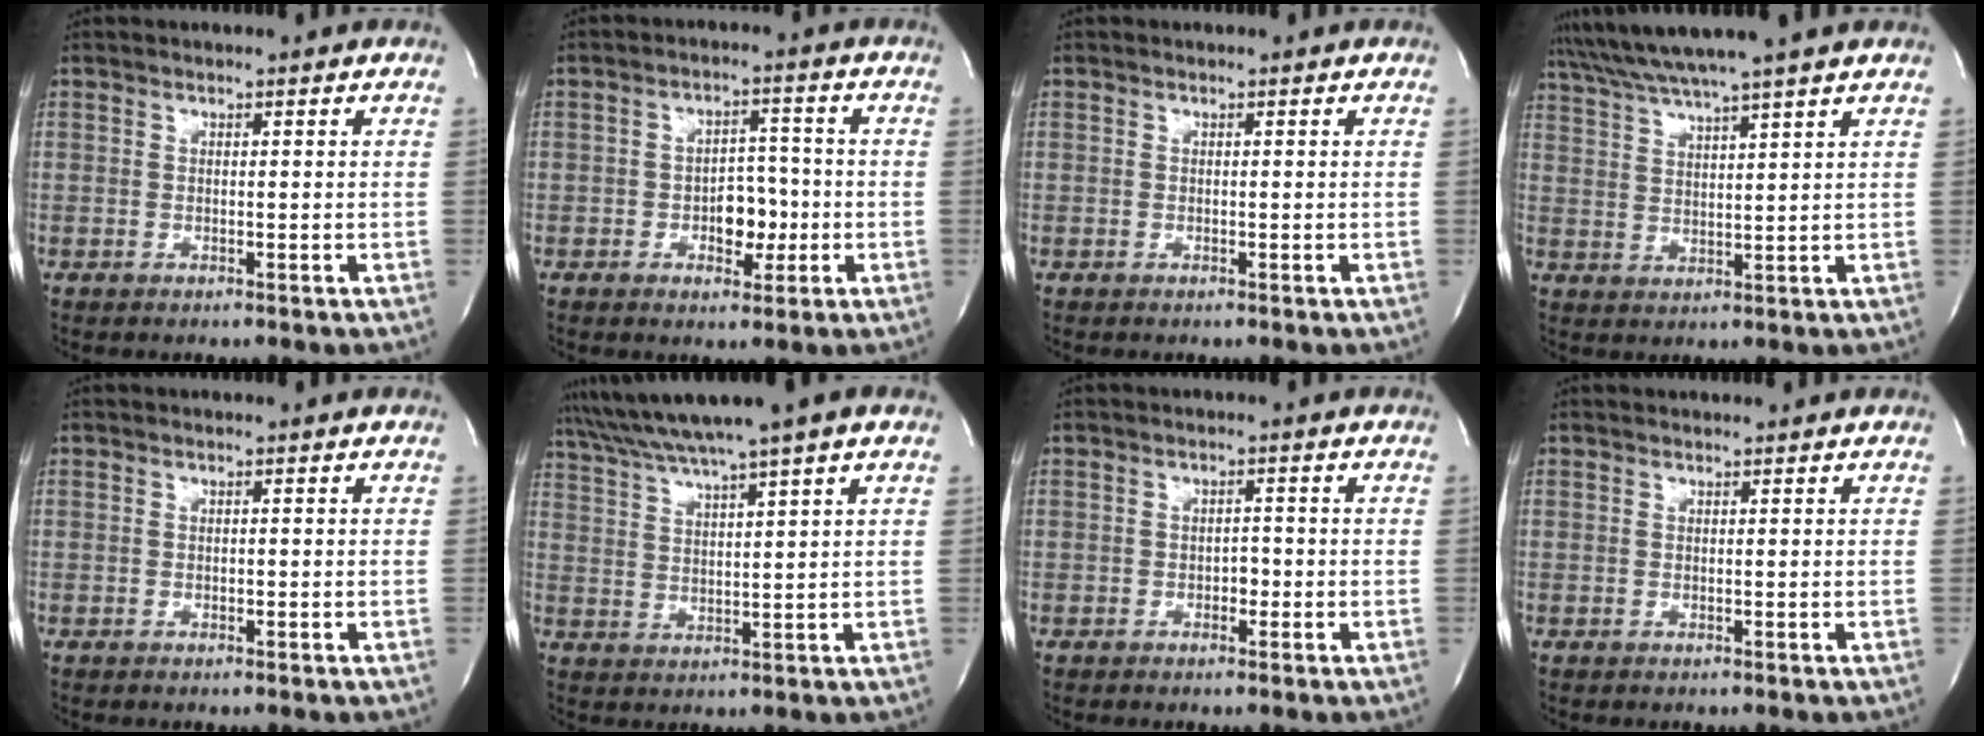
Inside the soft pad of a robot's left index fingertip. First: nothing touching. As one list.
[{"total": 5.2, "force": [-1.5, 3.1, 3.9], "torque": [-0.054, 0.009, -0.020]}, {"total": 0.0}, {"total": 9.8, "force": [8.5, -1.7, 4.7], "torque": [-0.088, 0.021, 0.141]}, {"total": 0.0}, {"total": 10.5, "force": [8.3, -1.2, 6.4], "torque": [-0.116, 0.032, 0.135]}, {"total": 1.6, "force": [-0.6, 1.0, 1.0], "torque": [-0.014, 0.003, -0.012]}, {"total": 1.0, "force": [1.0, 0.0, 0.2], "torque": [-0.005, 0.016, 0.018]}]